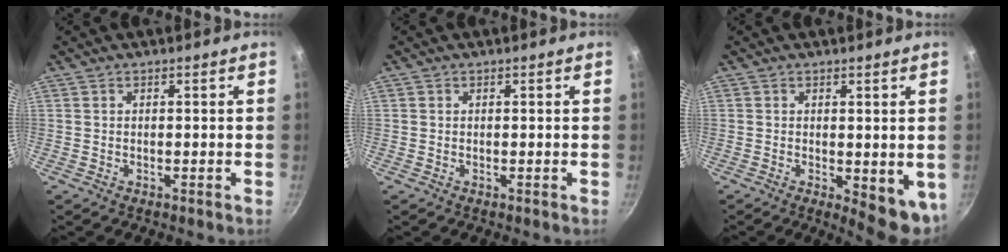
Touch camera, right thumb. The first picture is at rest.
{"total": 0.0}
{"total": 7.7, "force": [-0.7, 3.4, 6.9], "torque": [-0.067, -0.005, -0.002]}